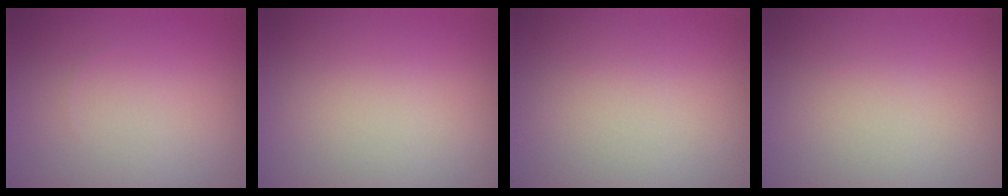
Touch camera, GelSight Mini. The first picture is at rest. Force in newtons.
{"total": 0.0}
{"total": 0.0}
{"total": 0.0}